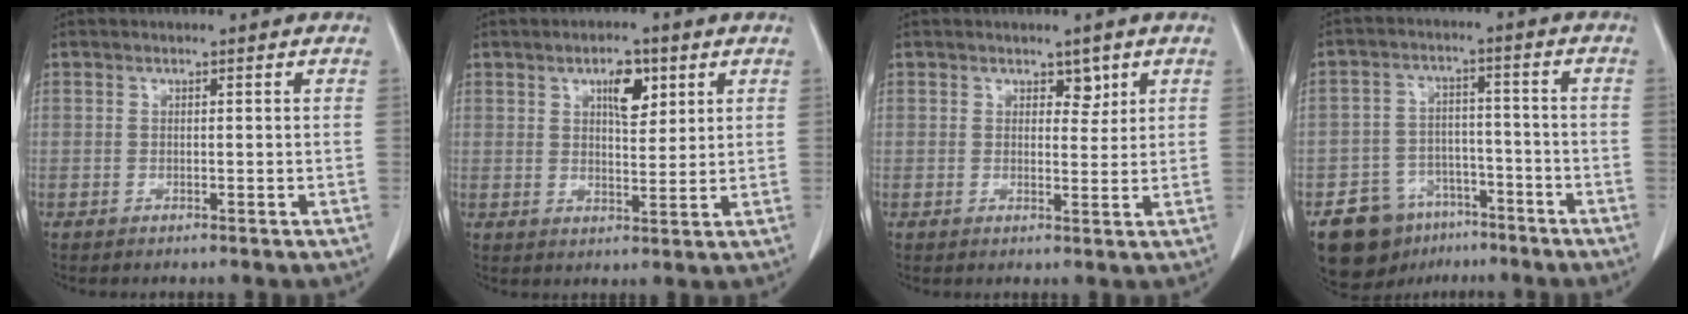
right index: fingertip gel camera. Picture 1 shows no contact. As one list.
[{"total": 5.3, "force": [2.6, 2.2, 4.1], "torque": [-0.071, 0.000, 0.042]}, {"total": 2.4, "force": [1.4, 1.4, 1.2], "torque": [-0.012, -0.005, 0.021]}, {"total": 10.0, "force": [-6.4, 7.1, 3.0], "torque": [-0.048, 0.021, -0.096]}]